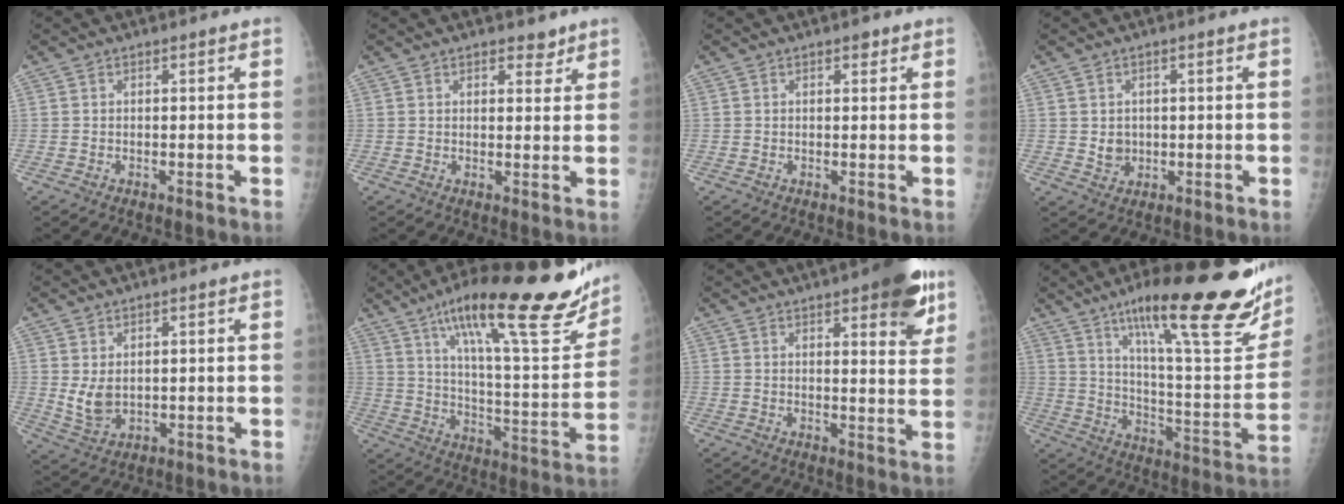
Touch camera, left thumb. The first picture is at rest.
{"total": 3.1, "force": [2.3, 1.6, 1.3], "torque": [0.001, -0.013, 0.031]}
{"total": 1.4, "force": [0.9, 0.7, 0.8], "torque": [-0.005, -0.002, 0.009]}
{"total": 3.1, "force": [0.1, 2.7, 1.5], "torque": [-0.011, -0.001, 0.010]}
{"total": 5.0, "force": [1.0, 3.3, 3.6], "torque": [-0.058, -0.015, 0.030]}
{"total": 29.2, "force": [18.1, 6.6, 21.9], "torque": [-0.300, -0.052, 0.278]}
{"total": 12.6, "force": [7.1, 3.6, 9.7], "torque": [-0.093, -0.031, 0.088]}
{"total": 30.0, "force": [17.5, 6.3, 23.5], "torque": [-0.307, -0.056, 0.272]}